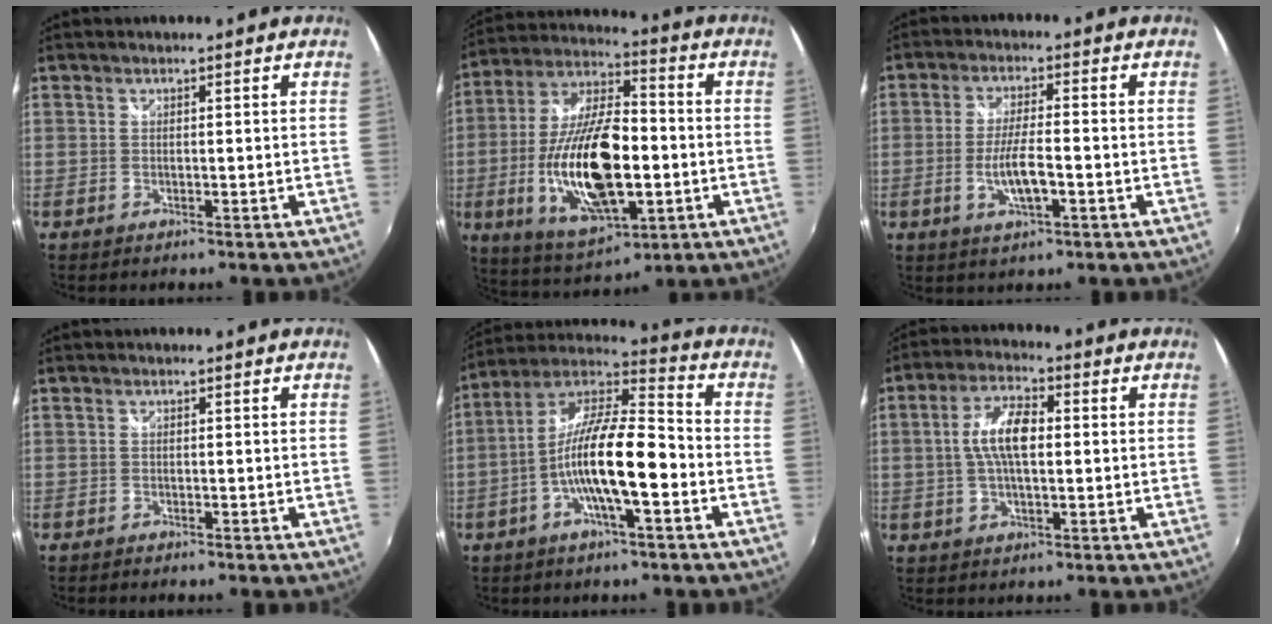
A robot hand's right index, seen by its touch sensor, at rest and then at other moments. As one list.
[{"total": 22.0, "force": [-4.4, 9.1, 19.5], "torque": [-0.390, -0.013, -0.068]}, {"total": 6.6, "force": [-2.1, 1.5, 6.1], "torque": [-0.117, -0.008, -0.036]}, {"total": 1.1, "force": [-1.0, 0.5, 0.3], "torque": [-0.011, -0.003, -0.016]}, {"total": 15.0, "force": [-4.3, 3.2, 13.9], "torque": [-0.256, 0.003, -0.086]}, {"total": 8.0, "force": [0.4, 3.3, 7.3], "torque": [-0.142, 0.014, 0.005]}]